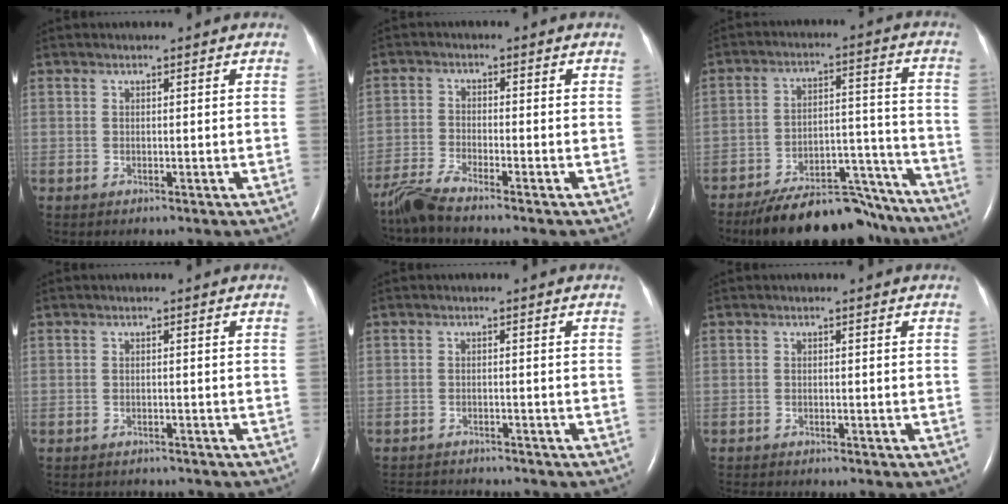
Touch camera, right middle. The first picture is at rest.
{"total": 4.6, "force": [-4.2, -0.4, 1.9], "torque": [-0.049, -0.021, -0.088]}
{"total": 16.4, "force": [-14.6, 4.8, 5.7], "torque": [-0.070, 0.032, -0.215]}
{"total": 5.6, "force": [-5.4, 1.3, 0.7], "torque": [-0.011, -0.007, -0.063]}
{"total": 8.9, "force": [-8.6, 1.5, 2.1], "torque": [-0.041, -0.004, -0.115]}
{"total": 6.8, "force": [-6.2, 1.2, 2.5], "torque": [-0.035, -0.007, -0.084]}